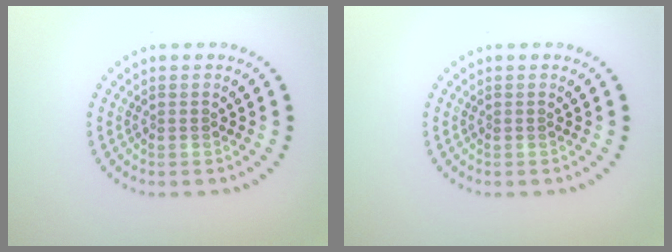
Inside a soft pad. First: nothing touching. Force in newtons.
{"total": 0.0}